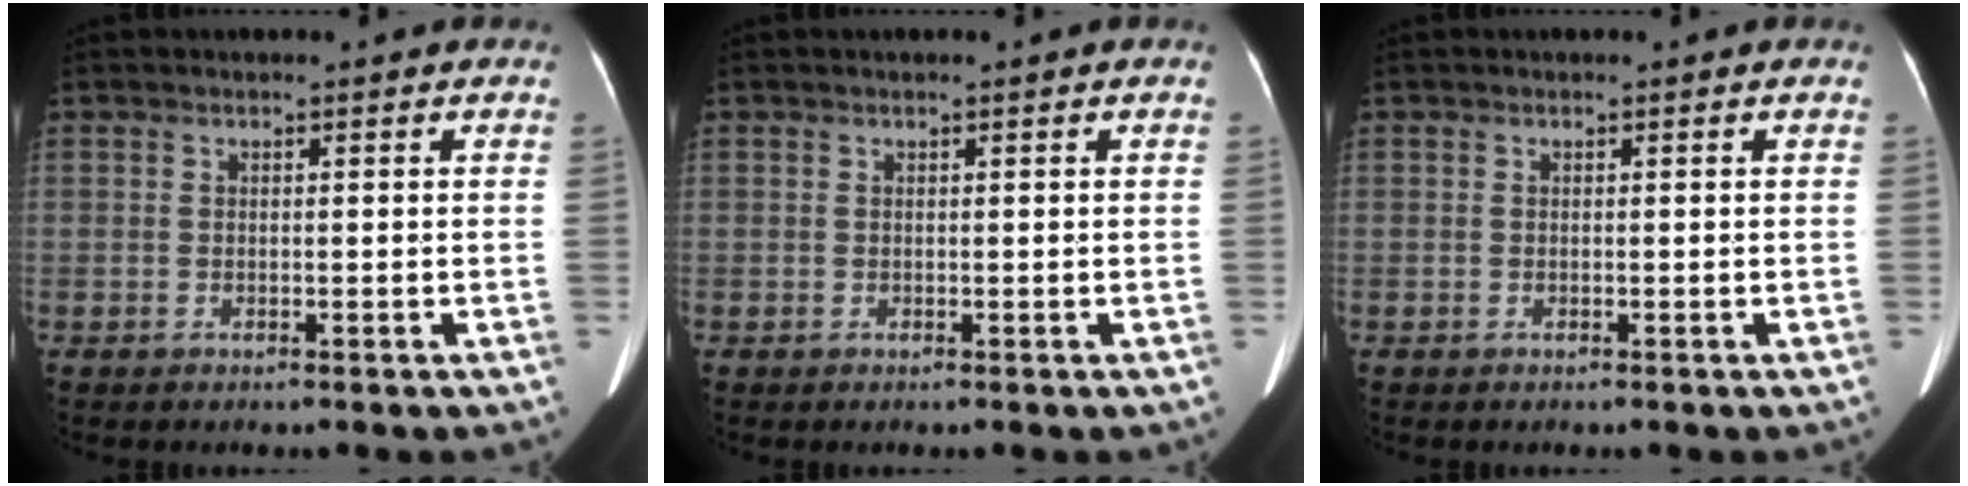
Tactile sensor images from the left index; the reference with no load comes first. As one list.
[{"total": 0.0}, {"total": 0.0}]